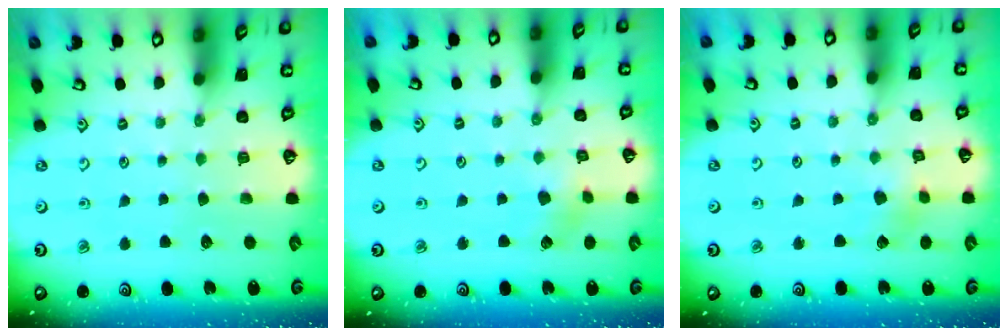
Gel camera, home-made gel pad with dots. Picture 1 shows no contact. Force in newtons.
{"total": 3.2, "press": 3.2, "slide": 0.4}
{"total": 2.7, "press": 2.6, "slide": 0.7}